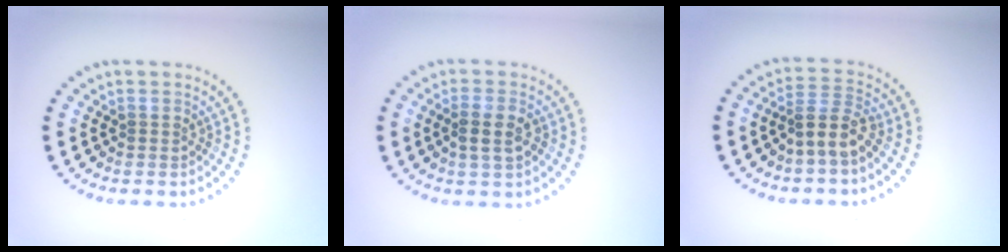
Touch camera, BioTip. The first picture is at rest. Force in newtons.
{"total": 2.5, "press": 2.5, "slide": 0.4}
{"total": 2.8, "press": 2.2, "slide": 1.7}